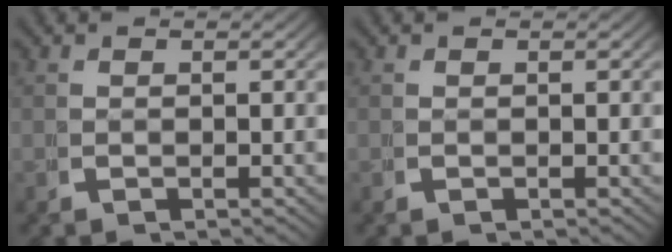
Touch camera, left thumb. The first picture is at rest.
{"total": 0.0}